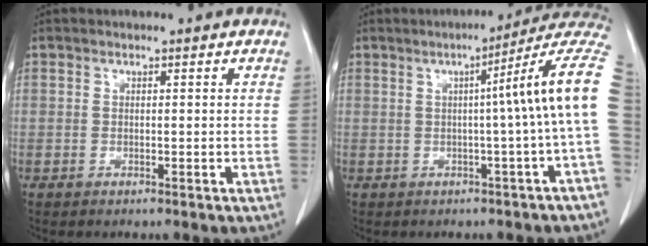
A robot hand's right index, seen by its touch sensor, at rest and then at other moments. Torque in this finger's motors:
{"motor_torque": [0.98, -0.39, 0.51, 0.13]}